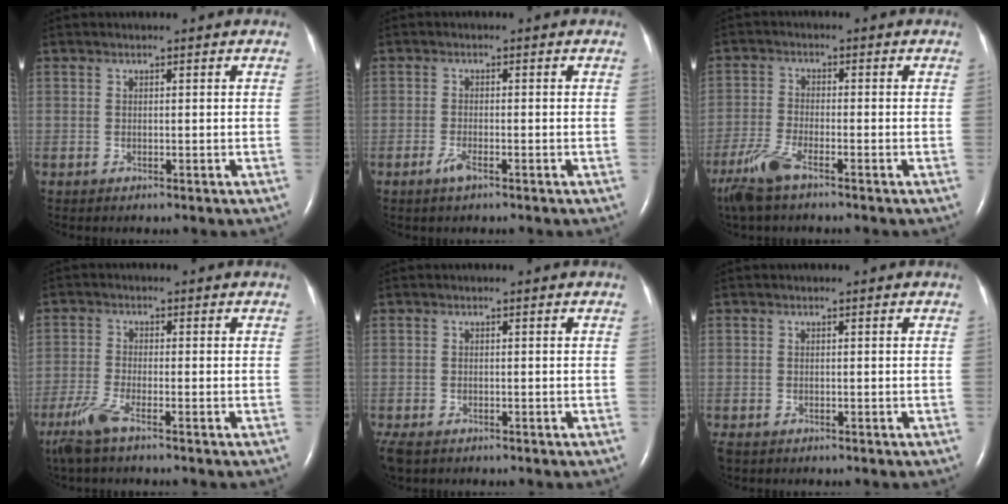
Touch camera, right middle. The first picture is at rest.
{"total": 2.0, "force": [-1.3, 0.3, 1.5], "torque": [-0.038, -0.004, -0.027]}
{"total": 6.0, "force": [-4.3, 1.0, 4.0], "torque": [-0.102, -0.015, -0.088]}
{"total": 4.7, "force": [-3.3, 0.4, 3.3], "torque": [-0.084, -0.013, -0.070]}
{"total": 3.6, "force": [-2.6, 1.8, 1.7], "torque": [-0.037, -0.008, -0.043]}
{"total": 1.3, "force": [-1.0, 0.7, 0.5], "torque": [-0.013, -0.002, -0.013]}